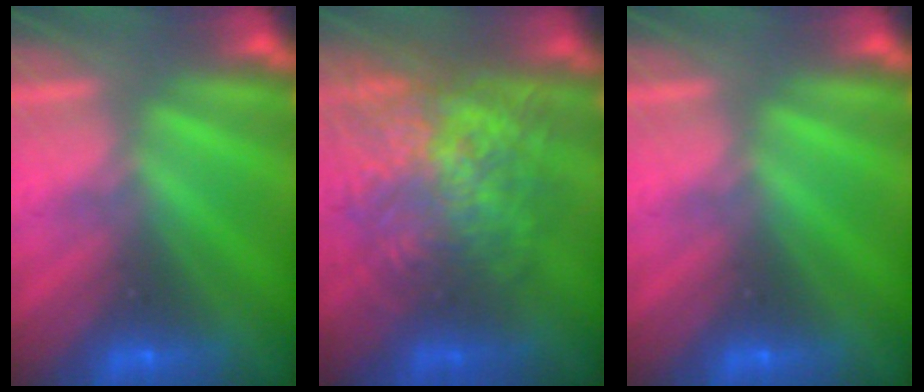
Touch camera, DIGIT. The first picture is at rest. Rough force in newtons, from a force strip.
{"total": 10.4}
{"total": 0.0}